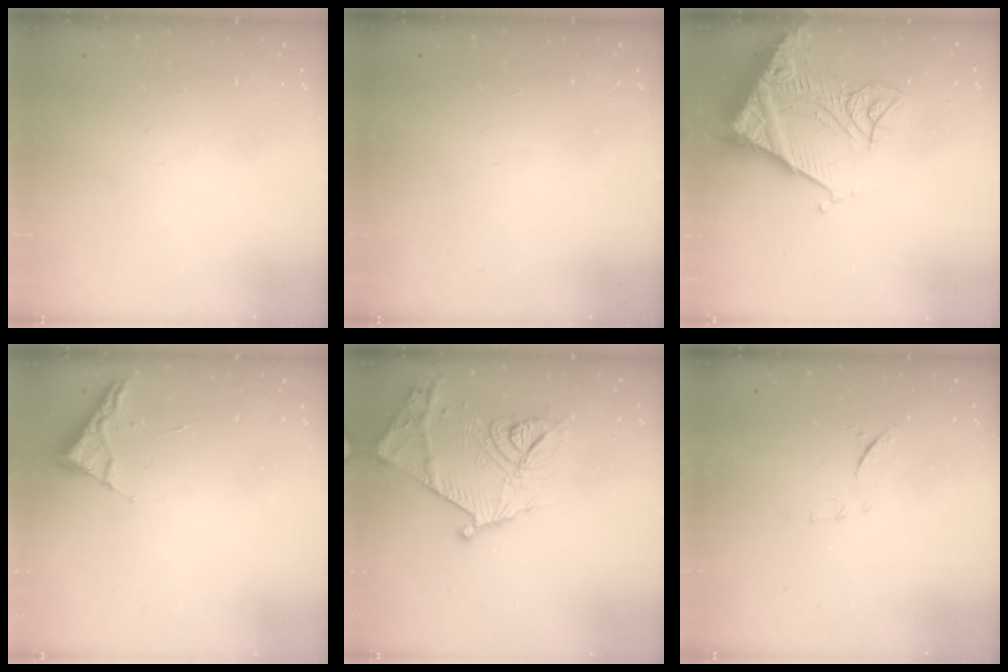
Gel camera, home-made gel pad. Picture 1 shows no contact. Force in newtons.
{"total": 1.5, "press": 1.5, "slide": 0.1}
{"total": 17.3, "press": 17.2, "slide": 2.1}
{"total": 2.6, "press": 2.6, "slide": 0.3}
{"total": 19.0, "press": 19.0, "slide": 0.7}
{"total": 8.5, "press": 8.4, "slide": 1.0}